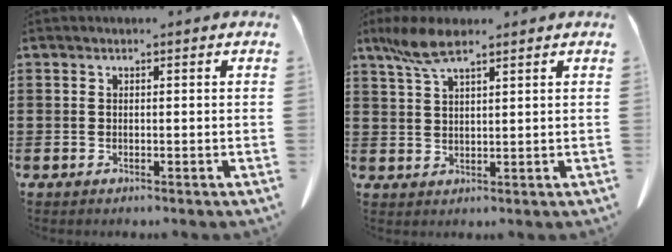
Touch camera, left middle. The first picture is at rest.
{"total": 5.7, "force": [3.7, 1.4, 4.1], "torque": [-0.096, -0.001, 0.067]}